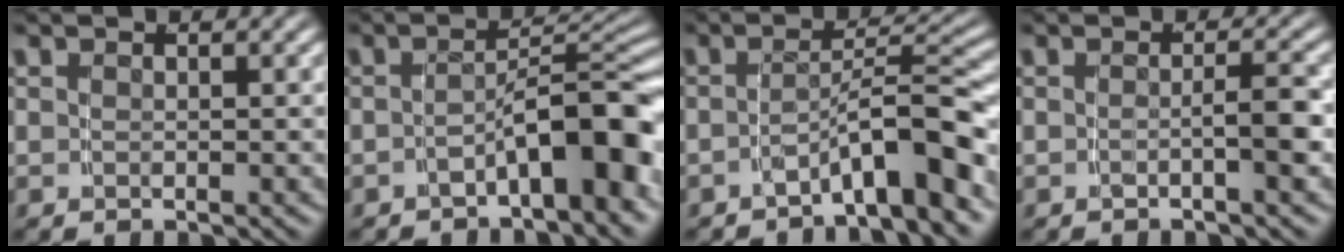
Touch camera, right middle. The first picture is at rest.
{"total": 7.4, "force": [-4.1, 1.9, 5.8], "torque": [-0.068, 0.004, -0.061]}
{"total": 6.4, "force": [-4.5, 0.6, 4.5], "torque": [-0.058, 0.007, -0.068]}
{"total": 2.2, "force": [-1.0, -0.5, 1.9], "torque": [-0.027, 0.001, -0.016]}